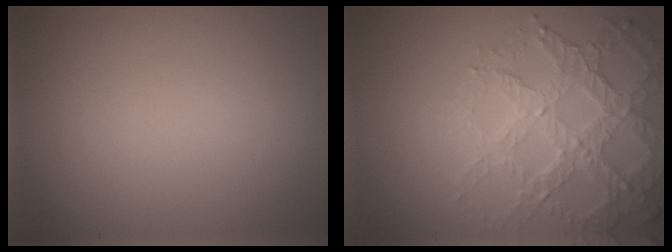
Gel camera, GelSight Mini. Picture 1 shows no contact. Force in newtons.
{"total": 6.3, "press": 4.8, "slide": 4.1}